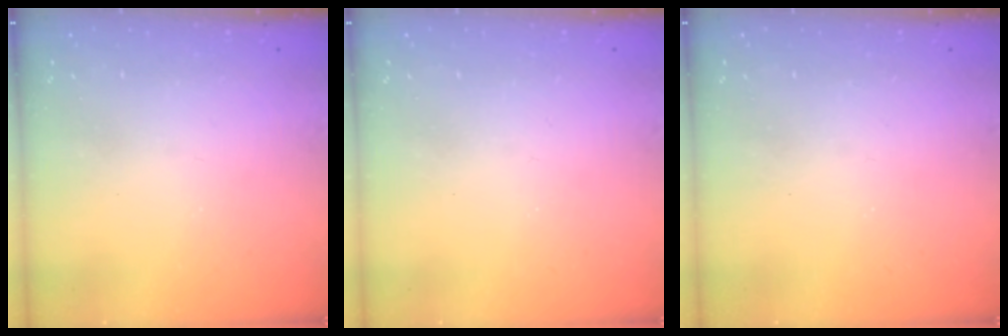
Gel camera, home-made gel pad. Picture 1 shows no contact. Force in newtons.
{"total": 0.0}
{"total": 0.0}